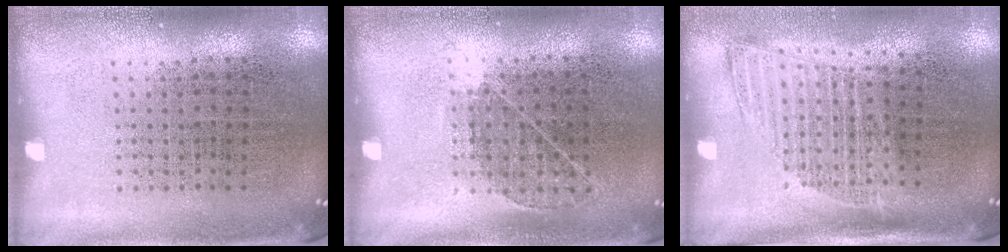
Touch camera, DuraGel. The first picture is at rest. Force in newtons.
{"total": 0.8, "press": 0.7, "slide": 0.5}
{"total": 1.3, "press": 1.1, "slide": 0.7}